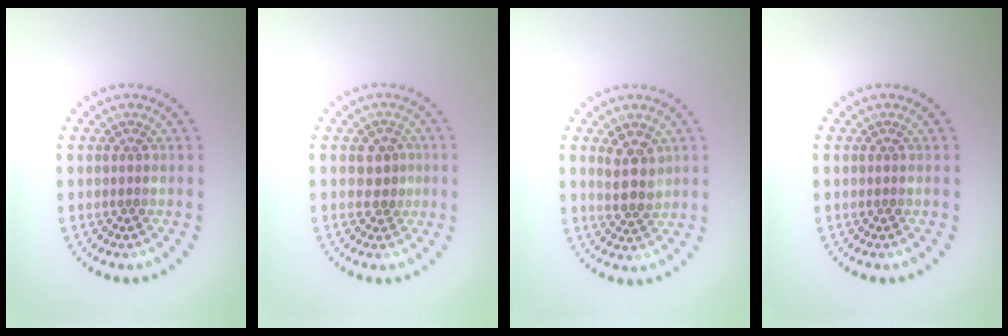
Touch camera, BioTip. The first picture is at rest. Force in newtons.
{"total": 1.9, "press": 1.8, "slide": 0.6}
{"total": 2.6, "press": 2.5, "slide": 0.8}
{"total": 0.0}